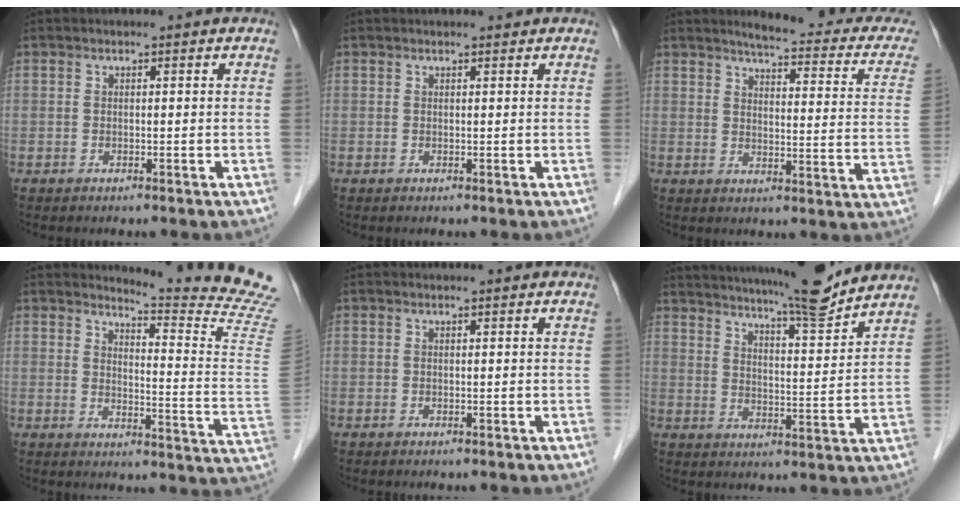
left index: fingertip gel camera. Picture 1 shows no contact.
{"total": 2.1, "force": [1.9, 0.4, 0.7], "torque": [-0.010, 0.014, 0.024]}
{"total": 16.3, "force": [15.1, 1.9, 5.7], "torque": [-0.055, -0.055, 0.157]}
{"total": 15.2, "force": [14.7, -3.3, 2.3], "torque": [-0.042, -0.154, 0.159]}
{"total": 1.0, "force": [1.0, 0.0, 0.3], "torque": [-0.007, 0.013, 0.017]}
{"total": 15.5, "force": [14.1, 0.2, 6.4], "torque": [-0.106, -0.016, 0.199]}